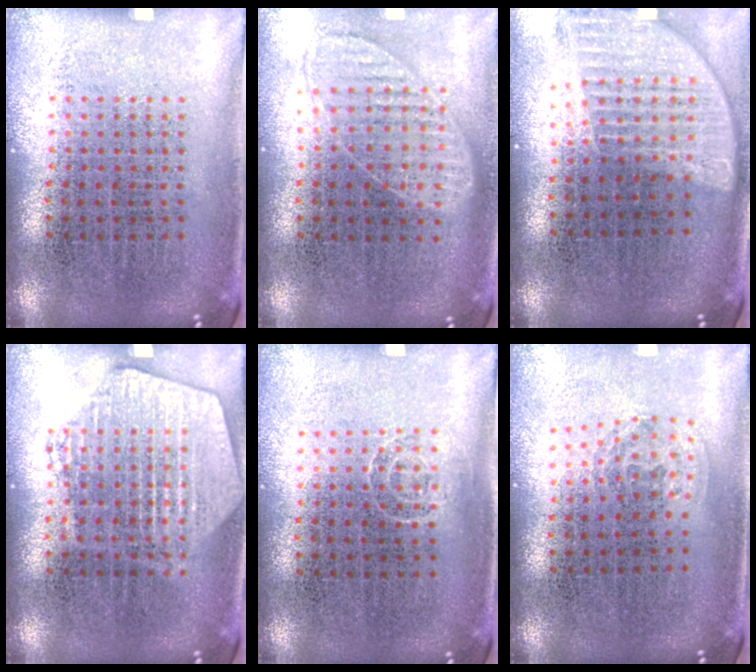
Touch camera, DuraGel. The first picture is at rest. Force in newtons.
{"total": 0.9, "press": 0.9, "slide": 0.2}
{"total": 1.7, "press": 1.5, "slide": 0.9}
{"total": 2.8, "press": 2.7, "slide": 0.4}
{"total": 0.6, "press": 0.4, "slide": 0.4}
{"total": 1.0, "press": 0.6, "slide": 0.8}